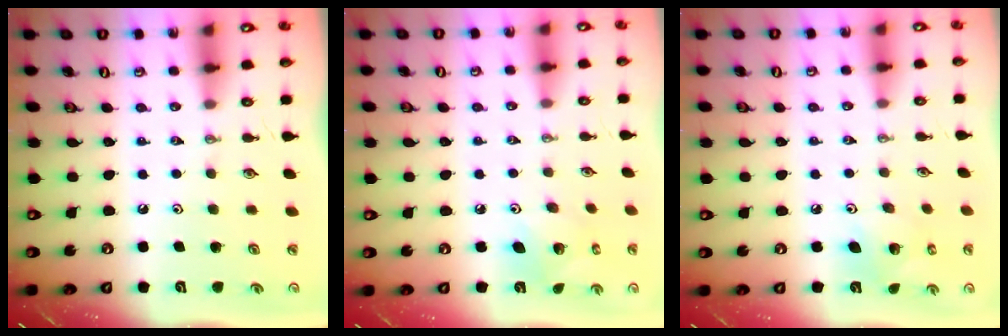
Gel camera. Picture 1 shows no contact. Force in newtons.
{"total": 6.6, "press": 6.6, "slide": 0.3}
{"total": 6.0, "press": 6.0, "slide": 0.2}